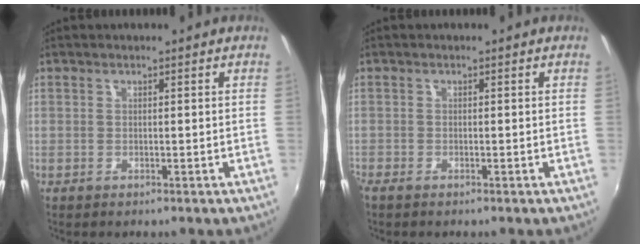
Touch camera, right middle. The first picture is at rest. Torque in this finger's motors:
{"motor_torque": [0.60, -0.54, 0.22, 0.09]}